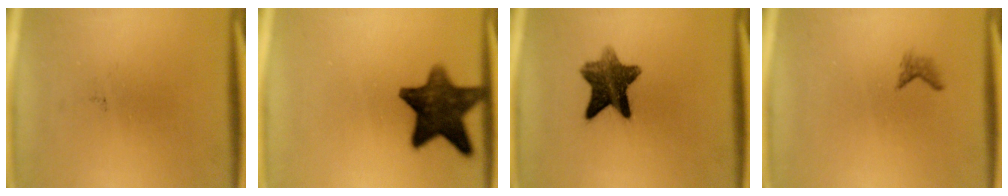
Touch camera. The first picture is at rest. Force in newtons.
{"total": 12.3}
{"total": 8.9}
{"total": 1.0}